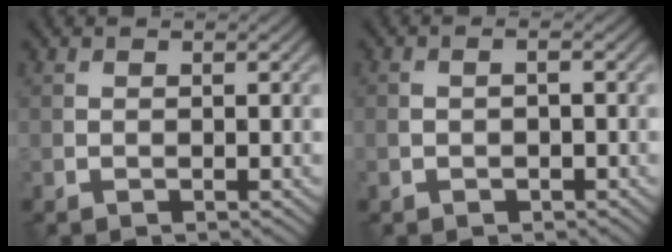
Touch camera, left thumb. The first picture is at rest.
{"total": 1.6, "force": [-0.7, 0.9, 1.1], "torque": [-0.027, -0.001, -0.014]}